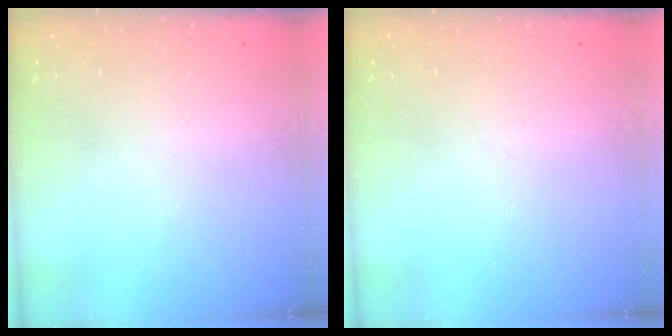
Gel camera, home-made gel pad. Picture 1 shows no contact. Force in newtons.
{"total": 0.0}